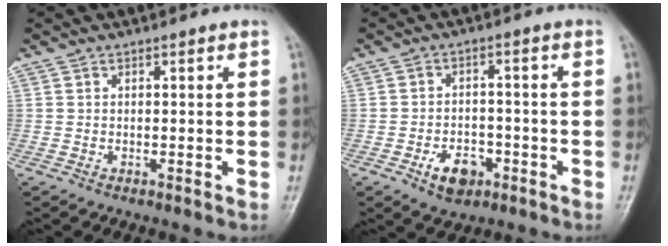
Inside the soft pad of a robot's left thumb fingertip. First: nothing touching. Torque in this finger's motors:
{"motor_torque": [0.39, 1.49, 0.43, 0.34, 0.01]}